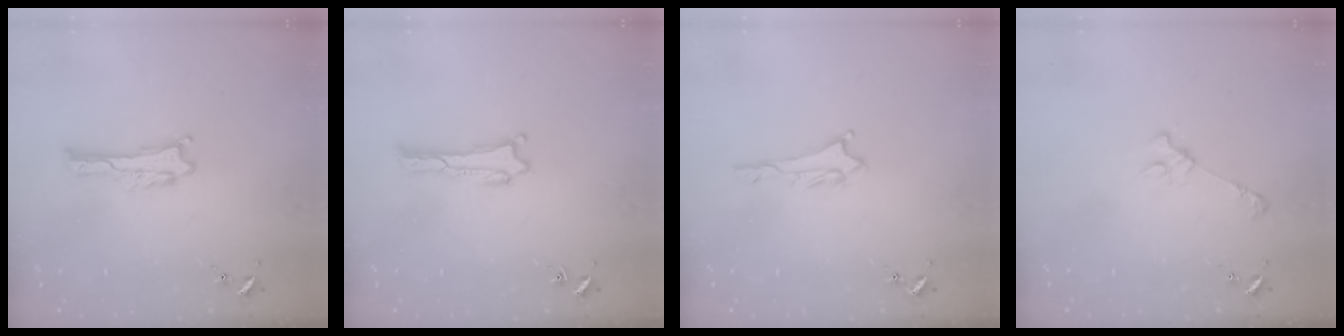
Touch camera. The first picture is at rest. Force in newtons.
{"total": 0.0}
{"total": 0.8, "press": 0.8, "slide": 0.1}
{"total": 2.4, "press": 2.4, "slide": 0.3}